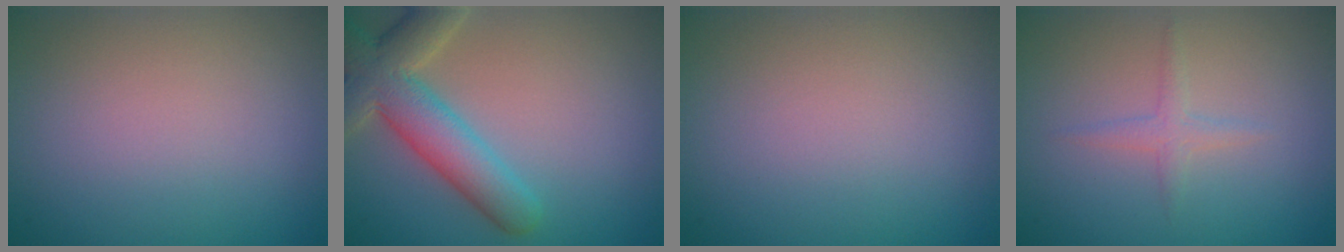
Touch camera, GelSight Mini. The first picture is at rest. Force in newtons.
{"total": 6.4, "press": 6.4, "slide": 0.4}
{"total": 0.0}
{"total": 1.3, "press": 1.3, "slide": 0.0}